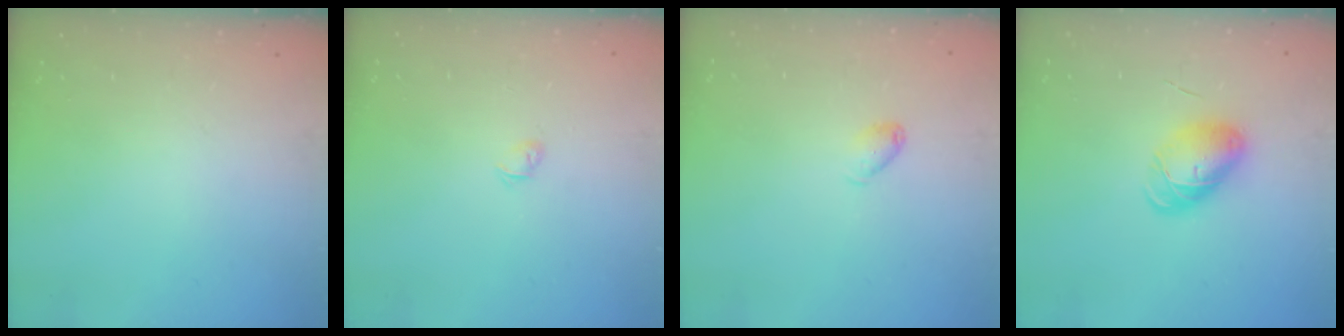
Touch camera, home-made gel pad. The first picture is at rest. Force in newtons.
{"total": 3.1, "press": 3.1, "slide": 0.5}
{"total": 5.2, "press": 5.1, "slide": 0.9}
{"total": 8.4, "press": 8.4, "slide": 0.5}